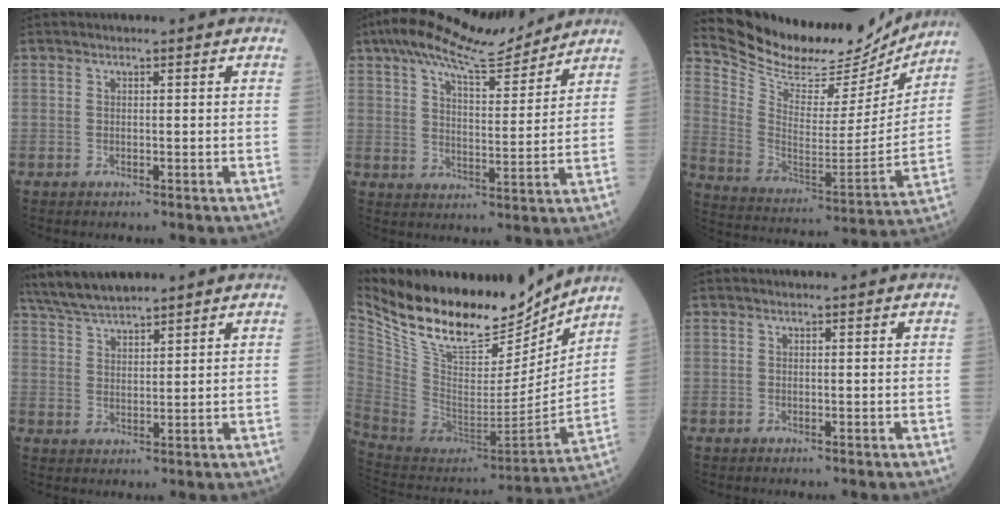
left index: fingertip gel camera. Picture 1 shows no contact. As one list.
[{"total": 13.0, "force": [11.3, 2.2, 6.1], "torque": [-0.106, 0.008, 0.175]}, {"total": 21.4, "force": [19.9, 5.2, 5.9], "torque": [-0.117, -0.038, 0.305]}, {"total": 8.8, "force": [7.9, 1.1, 3.7], "torque": [-0.074, 0.022, 0.148]}, {"total": 24.1, "force": [19.5, 8.0, 11.7], "torque": [-0.229, -0.025, 0.331]}, {"total": 0.0}]